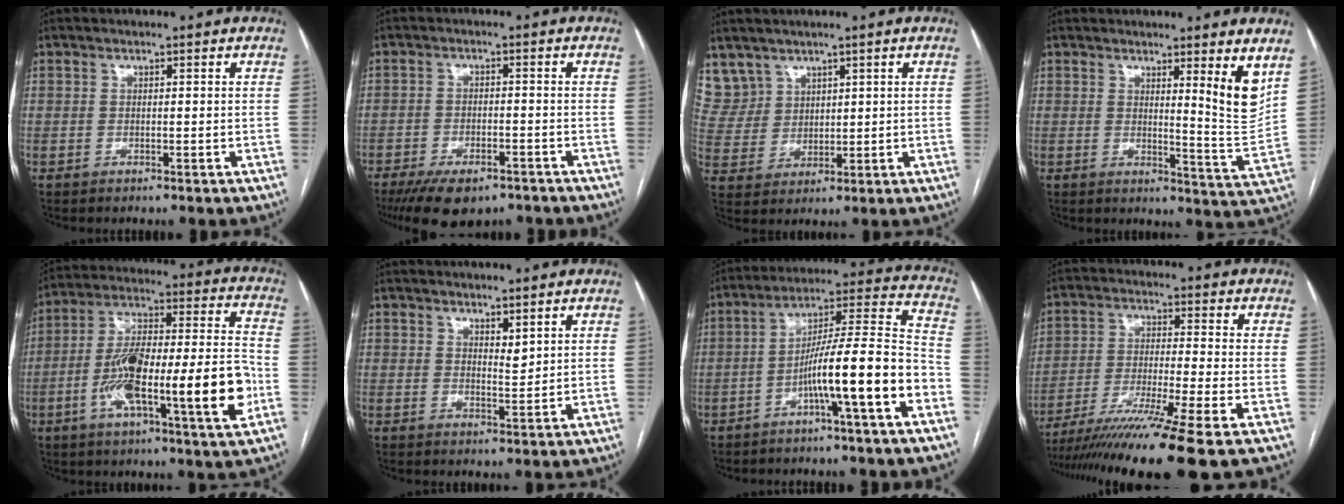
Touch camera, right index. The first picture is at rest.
{"total": 10.8, "force": [-8.0, 4.2, 6.0], "torque": [-0.098, -0.009, -0.122]}
{"total": 7.7, "force": [5.4, 5.4, 0.4], "torque": [-0.022, 0.017, 0.131]}
{"total": 7.3, "force": [4.0, -0.6, 6.1], "torque": [-0.071, -0.033, 0.054]}
{"total": 21.7, "force": [-6.3, 2.9, 20.5], "torque": [-0.325, 0.008, -0.099]}
{"total": 2.0, "force": [1.4, 0.4, 1.3], "torque": [-0.025, -0.010, 0.030]}
{"total": 14.2, "force": [-5.8, -0.1, 13.0], "torque": [-0.208, 0.023, -0.096]}
{"total": 16.0, "force": [-12.2, -2.5, 9.9], "torque": [-0.164, -0.045, -0.203]}